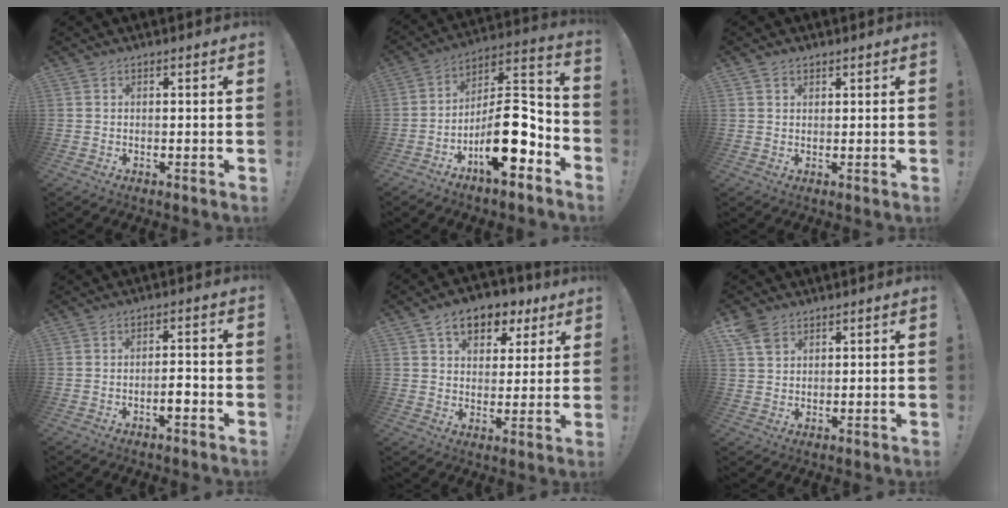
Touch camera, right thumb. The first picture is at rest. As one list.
[{"total": 17.3, "force": [-7.0, 7.2, 14.1], "torque": [-0.223, 0.036, -0.110]}, {"total": 1.6, "force": [1.1, 1.1, 0.5], "torque": [-0.010, 0.002, 0.021]}, {"total": 3.7, "force": [-1.7, 1.2, 3.0], "torque": [-0.037, 0.006, -0.030]}, {"total": 10.4, "force": [5.7, 6.9, 5.3], "torque": [-0.080, -0.022, 0.106]}, {"total": 5.1, "force": [3.1, 3.3, 2.4], "torque": [-0.044, -0.010, 0.062]}]